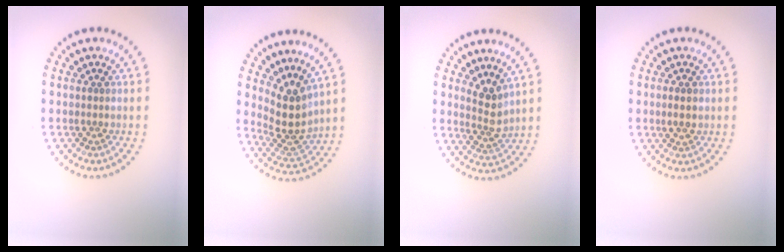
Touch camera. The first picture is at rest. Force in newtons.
{"total": 3.6, "press": 2.6, "slide": 2.4}
{"total": 2.5, "press": 2.0, "slide": 1.6}
{"total": 1.0, "press": 0.9, "slide": 0.3}